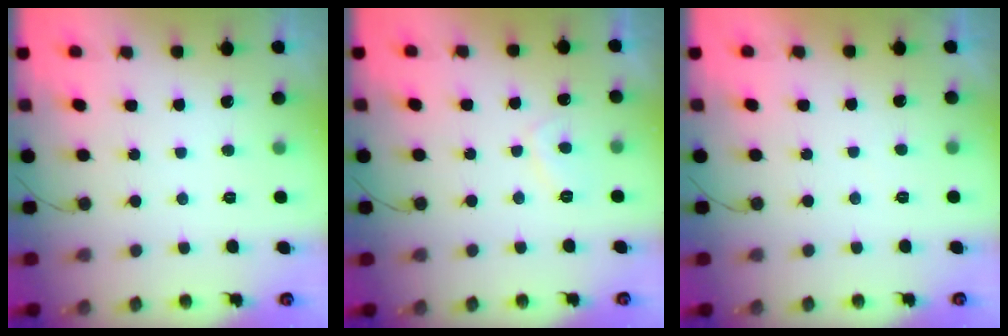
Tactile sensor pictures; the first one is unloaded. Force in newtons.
{"total": 2.4, "press": 2.4, "slide": 0.6}
{"total": 0.7, "press": 0.5, "slide": 0.5}